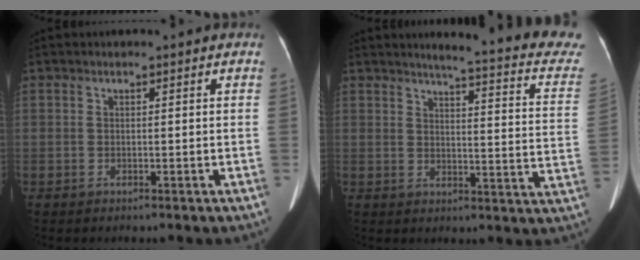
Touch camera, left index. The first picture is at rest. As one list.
[{"total": 18.4, "force": [16.8, 0.7, 7.5], "torque": [-0.083, -0.083, 0.170]}]